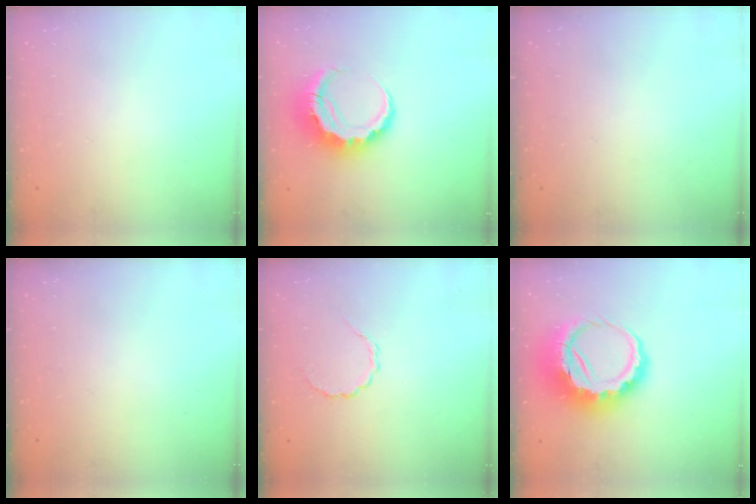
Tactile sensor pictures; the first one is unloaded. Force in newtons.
{"total": 8.6, "press": 8.5, "slide": 1.5}
{"total": 0.0}
{"total": 0.0}
{"total": 2.4, "press": 2.2, "slide": 0.9}
{"total": 13.8, "press": 13.5, "slide": 2.8}